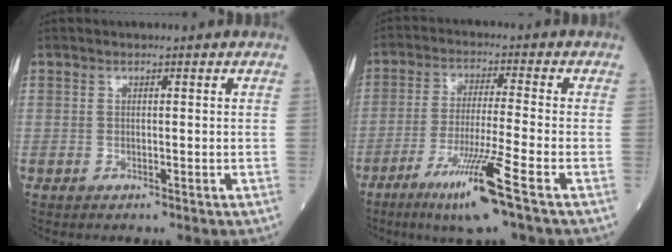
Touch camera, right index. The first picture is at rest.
{"total": 10.4, "force": [-5.6, -1.1, 8.7], "torque": [-0.163, -0.027, -0.104]}